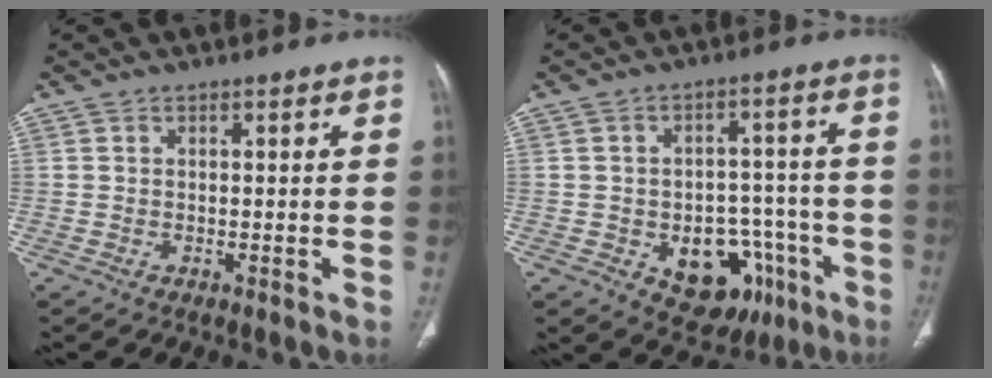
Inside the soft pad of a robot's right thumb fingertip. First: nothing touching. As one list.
[{"total": 14.0, "force": [-5.8, 9.4, 8.6], "torque": [-0.071, 0.041, -0.066]}]